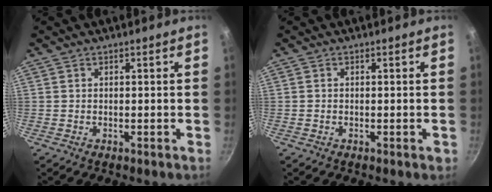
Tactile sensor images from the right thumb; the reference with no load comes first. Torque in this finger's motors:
{"motor_torque": [-0.23, -0.02, -0.31, 0.17, -0.01]}